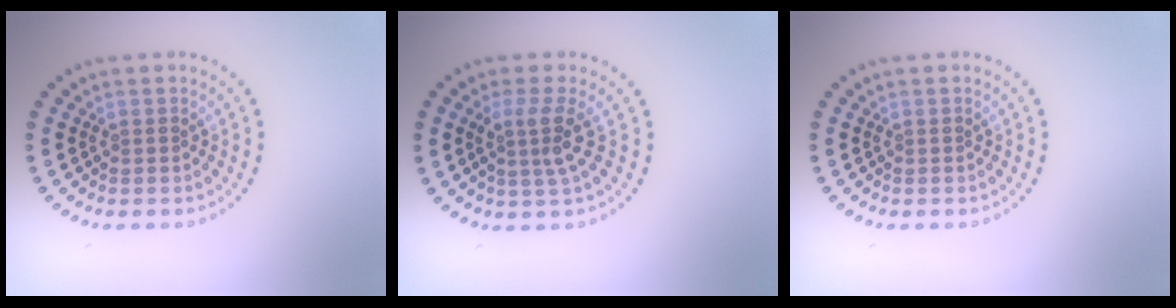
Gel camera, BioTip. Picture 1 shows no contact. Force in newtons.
{"total": 2.7, "press": 2.0, "slide": 1.9}
{"total": 0.0}